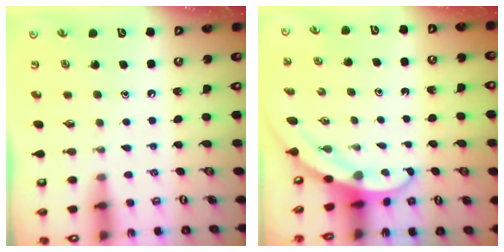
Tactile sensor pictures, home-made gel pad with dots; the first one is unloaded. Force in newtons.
{"total": 3.3, "press": 3.3, "slide": 0.1}